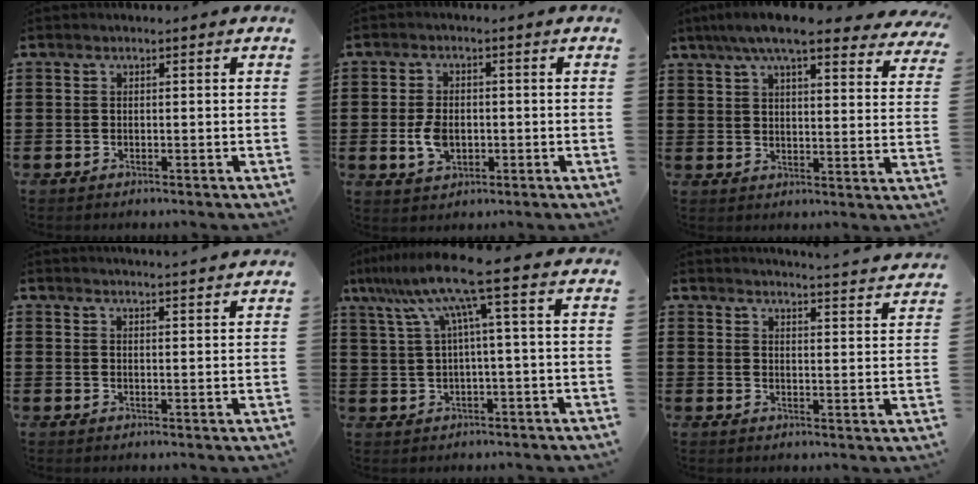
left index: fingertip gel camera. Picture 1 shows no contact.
{"total": 4.6, "force": [-0.7, 3.0, 3.5], "torque": [-0.087, -0.003, -0.017]}
{"total": 8.7, "force": [7.3, 0.8, 4.7], "torque": [-0.105, -0.021, 0.127]}
{"total": 2.4, "force": [2.4, -0.5, 0.1], "torque": [-0.009, -0.010, 0.045]}
{"total": 9.6, "force": [3.9, -0.8, 8.7], "torque": [-0.197, -0.018, 0.056]}
{"total": 3.9, "force": [3.8, -0.8, 0.2], "torque": [-0.012, -0.032, 0.063]}